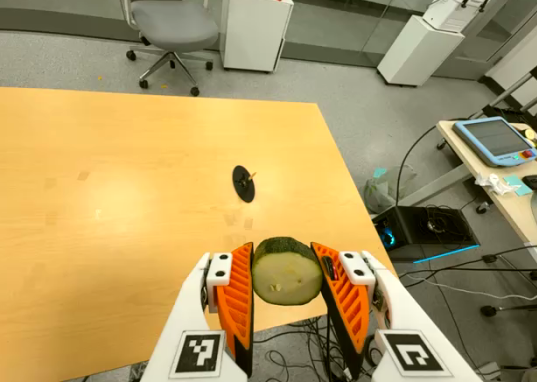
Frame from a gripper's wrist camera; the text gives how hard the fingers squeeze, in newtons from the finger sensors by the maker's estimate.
{"total": 11.1, "left": 10.1, "right": 12.2}